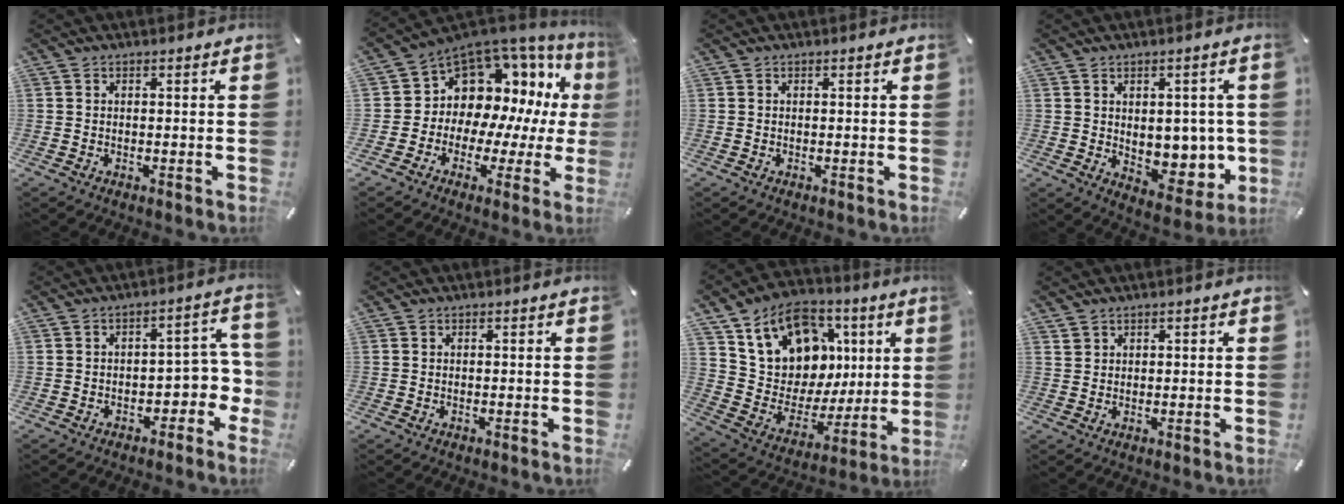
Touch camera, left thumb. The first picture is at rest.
{"total": 10.4, "force": [4.5, 8.7, 3.6], "torque": [-0.066, -0.066, 0.091]}
{"total": 0.0}
{"total": 7.3, "force": [1.0, 5.9, 4.2], "torque": [-0.029, -0.019, 0.023]}
{"total": 7.1, "force": [-1.6, 4.9, 4.9], "torque": [-0.065, 0.005, -0.029]}
{"total": 0.0}
{"total": 15.8, "force": [7.7, 12.4, 6.0], "torque": [-0.102, -0.051, 0.151]}
{"total": 1.5, "force": [1.0, 1.1, 0.1], "torque": [-0.003, 0.001, 0.019]}